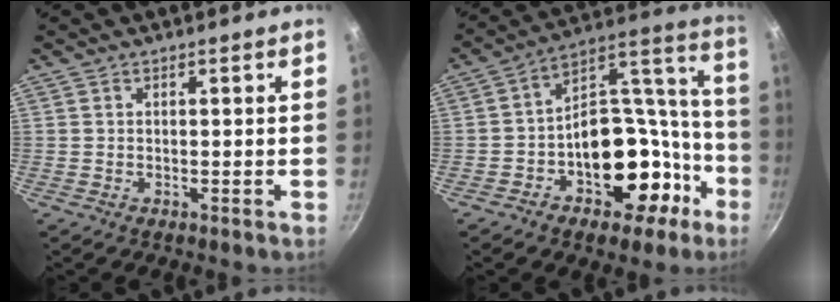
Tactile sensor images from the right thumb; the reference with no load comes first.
{"total": 20.6, "force": [-7.9, 13.6, 13.2], "torque": [-0.135, 0.105, -0.109]}